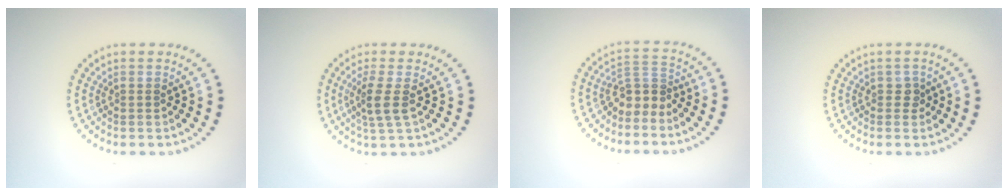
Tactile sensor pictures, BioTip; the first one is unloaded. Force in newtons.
{"total": 2.5, "press": 1.9, "slide": 1.6}
{"total": 2.5, "press": 1.7, "slide": 1.9}
{"total": 1.0, "press": 0.9, "slide": 0.4}